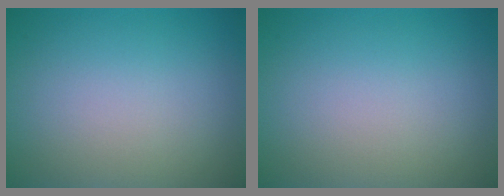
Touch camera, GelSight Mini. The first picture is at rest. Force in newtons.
{"total": 0.0}